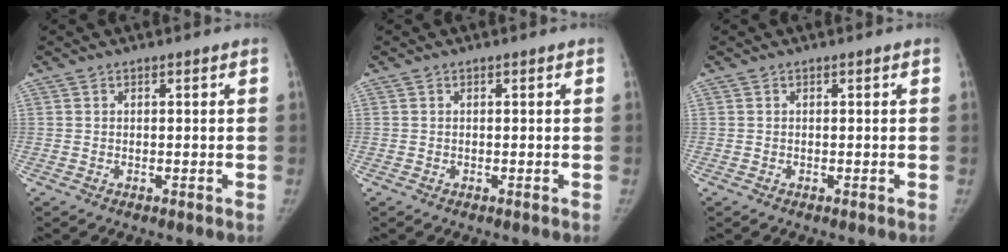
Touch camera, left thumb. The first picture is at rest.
{"total": 0.0}
{"total": 0.0}